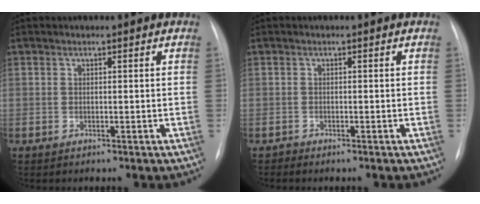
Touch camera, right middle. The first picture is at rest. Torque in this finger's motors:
{"motor_torque": [0.03, -0.03, 0.03, 0.00]}